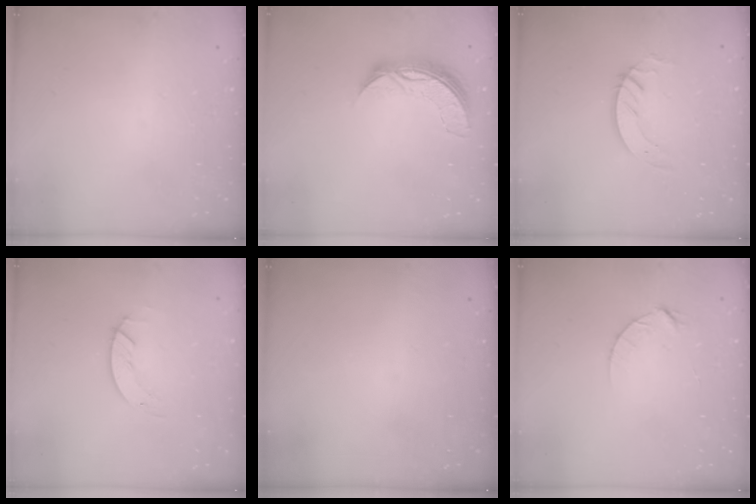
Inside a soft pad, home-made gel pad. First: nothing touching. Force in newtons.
{"total": 8.9, "press": 8.9, "slide": 0.4}
{"total": 2.8, "press": 2.8, "slide": 0.2}
{"total": 1.3, "press": 1.3, "slide": 0.2}
{"total": 0.0}
{"total": 4.4, "press": 4.4, "slide": 0.4}